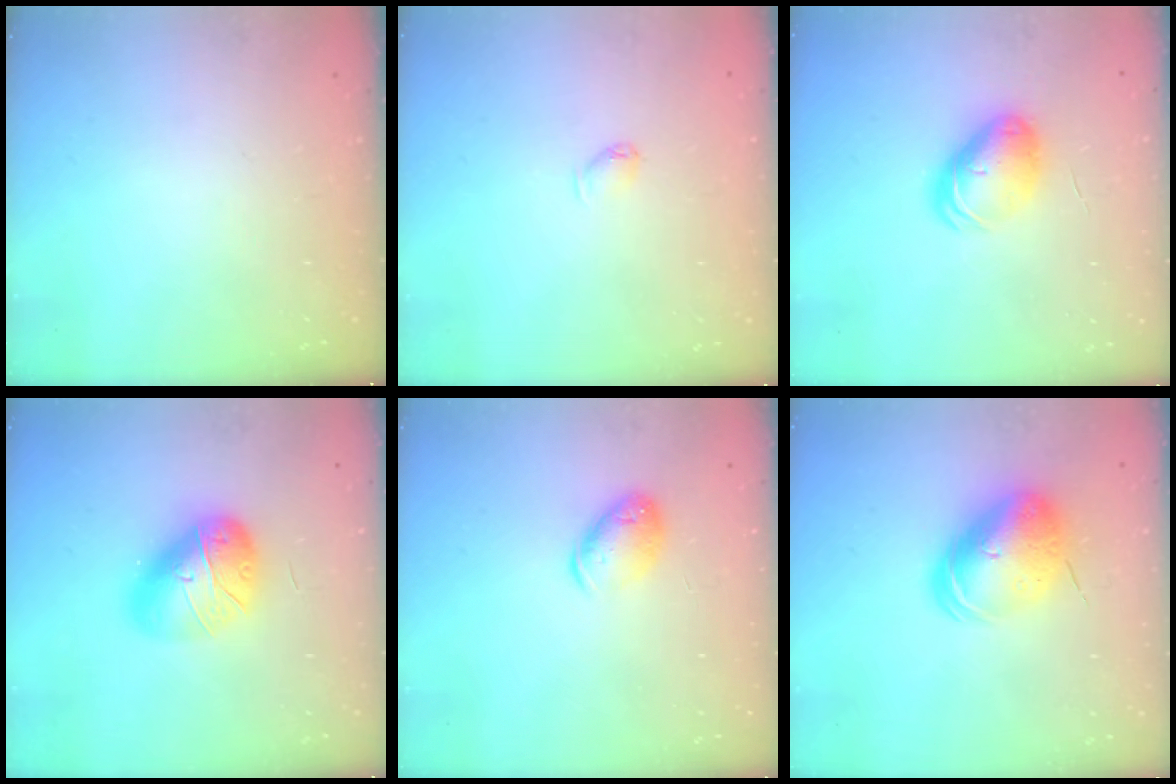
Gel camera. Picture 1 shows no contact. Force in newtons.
{"total": 4.1, "press": 4.0, "slide": 0.8}
{"total": 10.0, "press": 9.9, "slide": 1.8}
{"total": 15.7, "press": 15.7, "slide": 0.9}
{"total": 10.2, "press": 10.1, "slide": 1.4}
{"total": 12.4, "press": 12.2, "slide": 2.4}